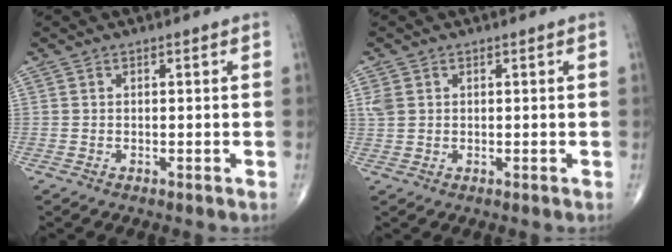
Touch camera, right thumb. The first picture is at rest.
{"total": 2.4, "force": [0.7, 1.8, 1.4], "torque": [-0.034, 0.004, 0.019]}